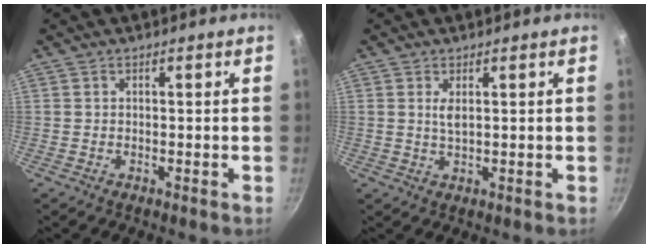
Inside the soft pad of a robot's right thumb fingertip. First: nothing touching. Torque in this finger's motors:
{"motor_torque": [0.59, 0.59, 0.43, 0.00, 0.04]}